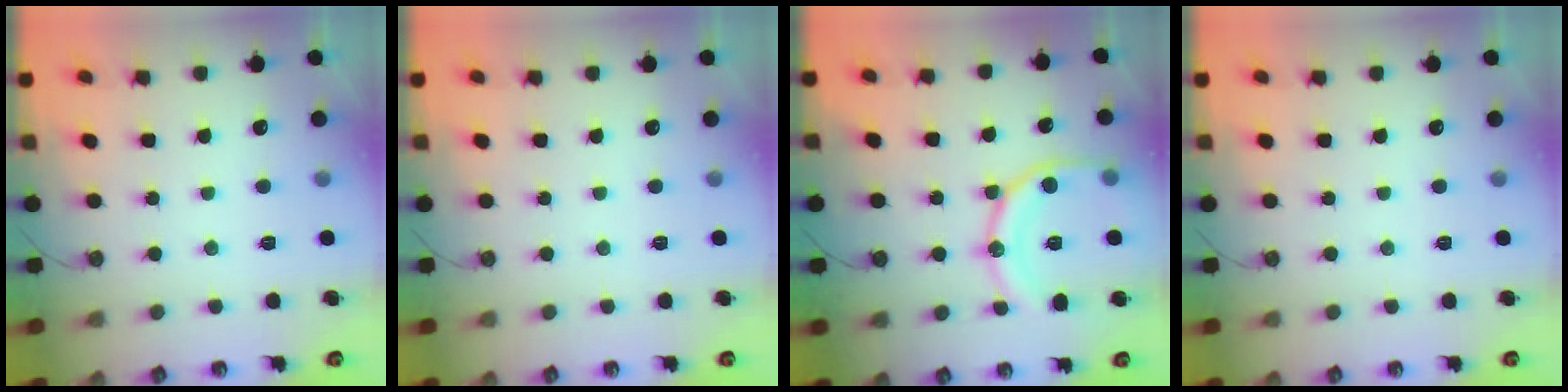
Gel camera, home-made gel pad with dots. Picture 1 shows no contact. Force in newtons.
{"total": 0.0}
{"total": 16.9, "press": 16.8, "slide": 1.9}
{"total": 0.0}